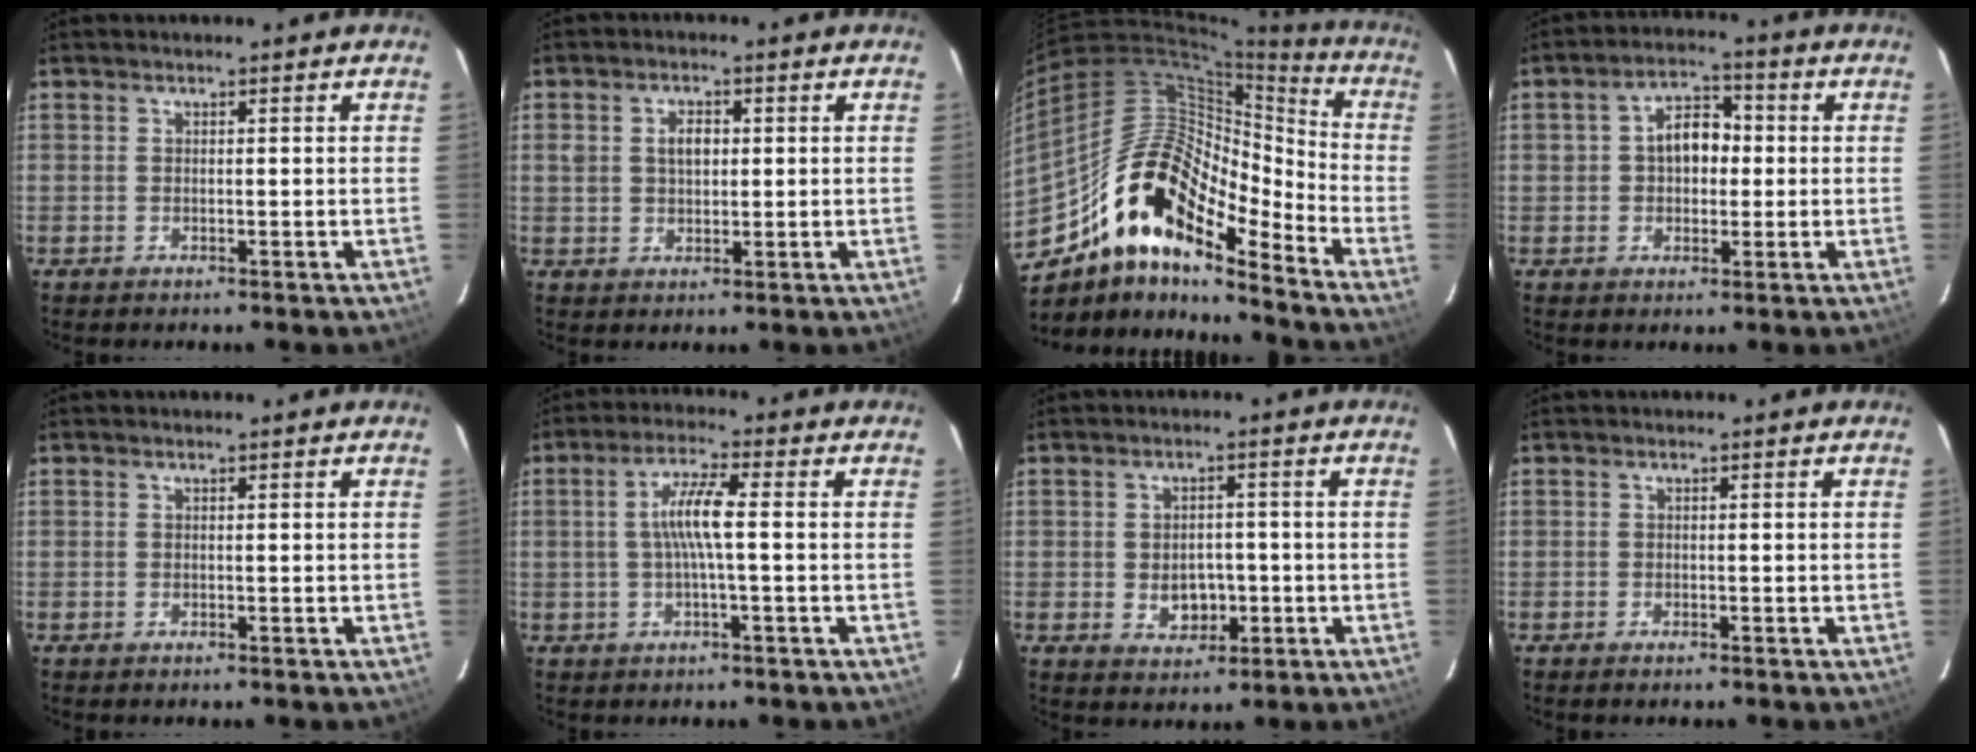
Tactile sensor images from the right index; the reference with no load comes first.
{"total": 4.1, "force": [0.8, 2.8, 2.8], "torque": [-0.048, 0.010, 0.017]}
{"total": 20.4, "force": [-13.5, 7.3, 13.4], "torque": [-0.231, -0.004, -0.261]}
{"total": 7.1, "force": [0.4, 5.0, 5.0], "torque": [-0.084, 0.027, 0.011]}
{"total": 0.0}
{"total": 6.2, "force": [-0.1, 0.3, 6.2], "torque": [-0.121, 0.005, -0.001]}
{"total": 5.3, "force": [-1.1, 4.1, 3.2], "torque": [-0.054, 0.000, -0.006]}
{"total": 0.7, "force": [-0.6, 0.1, 0.3], "torque": [-0.007, -0.001, -0.011]}